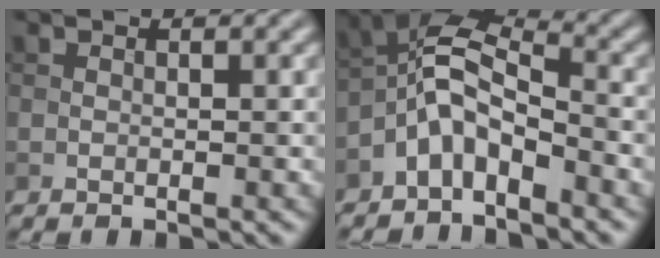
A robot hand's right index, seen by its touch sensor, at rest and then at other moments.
{"total": 5.2, "force": [-2.9, 2.1, 3.8], "torque": [-0.071, 0.012, -0.068]}